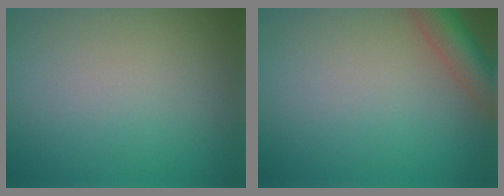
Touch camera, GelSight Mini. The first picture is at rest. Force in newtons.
{"total": 4.9, "press": 4.9, "slide": 0.3}